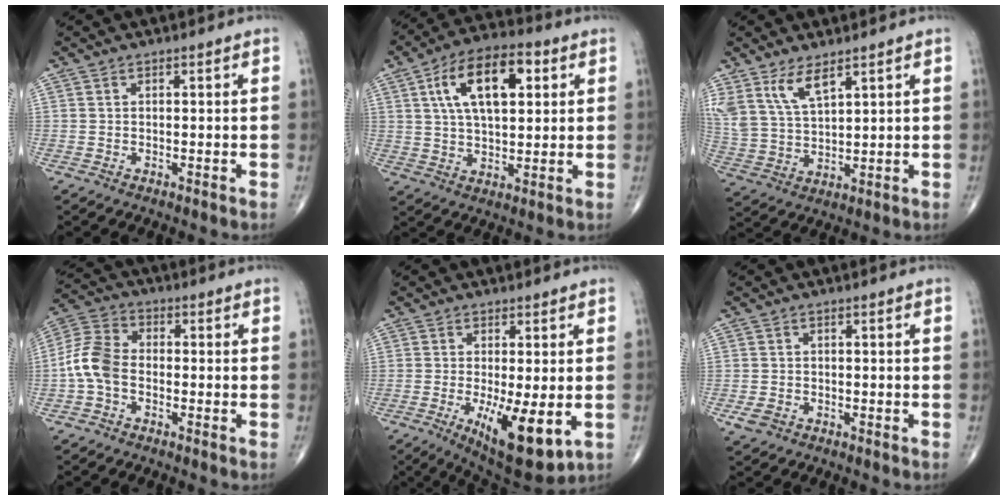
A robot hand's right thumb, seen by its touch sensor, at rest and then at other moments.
{"total": 15.1, "force": [4.7, 7.4, 12.2], "torque": [-0.196, 0.006, 0.076]}
{"total": 8.2, "force": [5.3, 3.1, 5.4], "torque": [-0.106, -0.024, 0.116]}
{"total": 8.0, "force": [-1.7, 5.4, 5.7], "torque": [-0.113, 0.025, -0.049]}
{"total": 11.9, "force": [-3.0, 3.8, 10.8], "torque": [-0.173, -0.027, -0.036]}
{"total": 2.3, "force": [-1.1, 1.8, 1.1], "torque": [-0.020, 0.003, -0.016]}